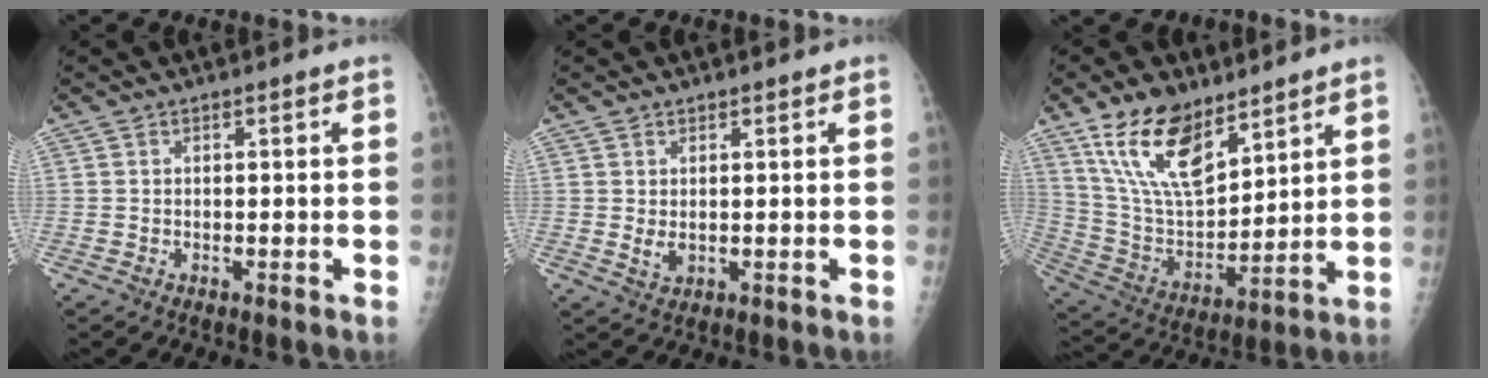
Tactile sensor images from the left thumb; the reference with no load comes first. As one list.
[{"total": 2.2, "force": [0.6, 1.4, 1.6], "torque": [-0.022, -0.008, 0.017]}, {"total": 16.1, "force": [10.5, 7.3, 9.8], "torque": [-0.147, -0.054, 0.213]}]